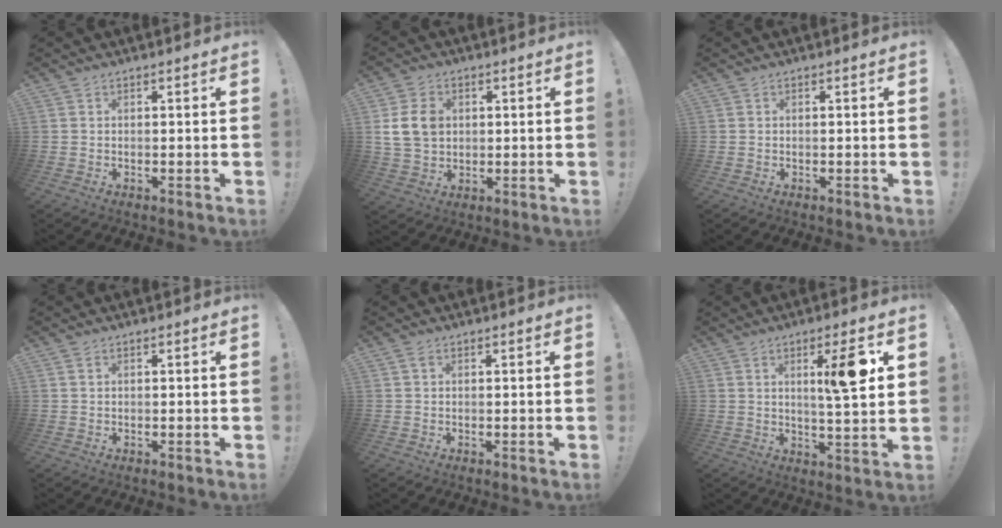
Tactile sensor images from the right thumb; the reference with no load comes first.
{"total": 9.2, "force": [1.8, 7.2, 5.4], "torque": [-0.099, 0.007, 0.039]}
{"total": 0.0}
{"total": 0.8, "force": [0.4, 0.5, 0.5], "torque": [-0.004, -0.001, 0.007]}
{"total": 1.4, "force": [0.8, 1.0, 0.7], "torque": [-0.014, 0.002, 0.015]}
{"total": 11.4, "force": [4.0, 0.8, 10.6], "torque": [-0.153, -0.014, 0.049]}